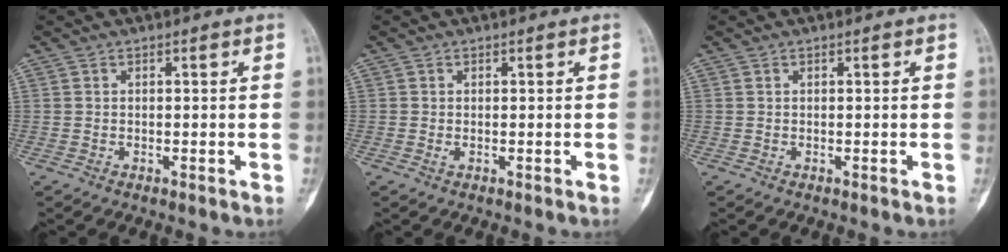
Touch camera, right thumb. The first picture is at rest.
{"total": 0.5, "force": [-0.1, 0.3, 0.4], "torque": [-0.012, -0.001, -0.002]}
{"total": 0.0}